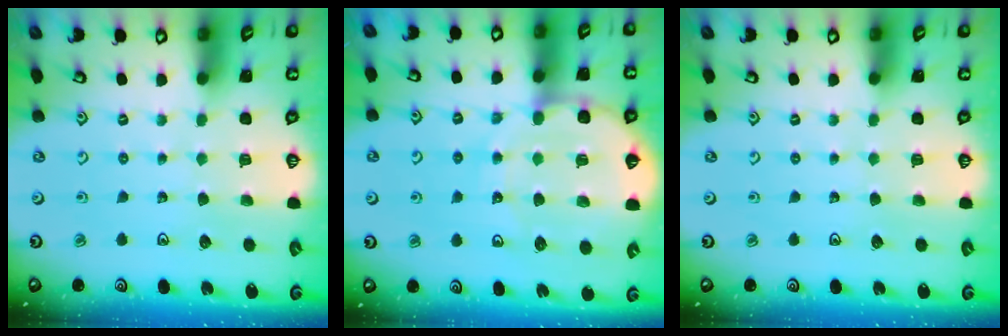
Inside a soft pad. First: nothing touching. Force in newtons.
{"total": 12.7, "press": 12.3, "slide": 3.3}
{"total": 0.0}